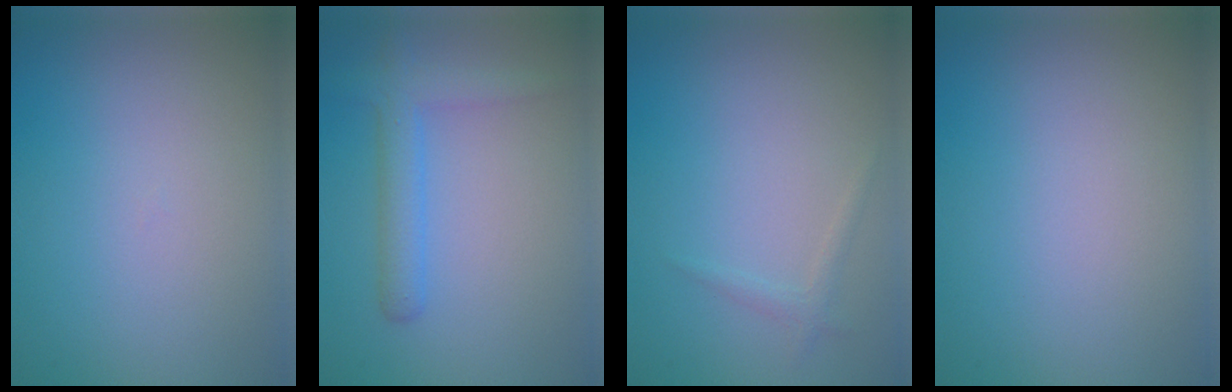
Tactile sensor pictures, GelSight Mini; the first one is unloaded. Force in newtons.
{"total": 3.0, "press": 3.0, "slide": 0.2}
{"total": 0.9, "press": 0.9, "slide": 0.0}
{"total": 0.0}